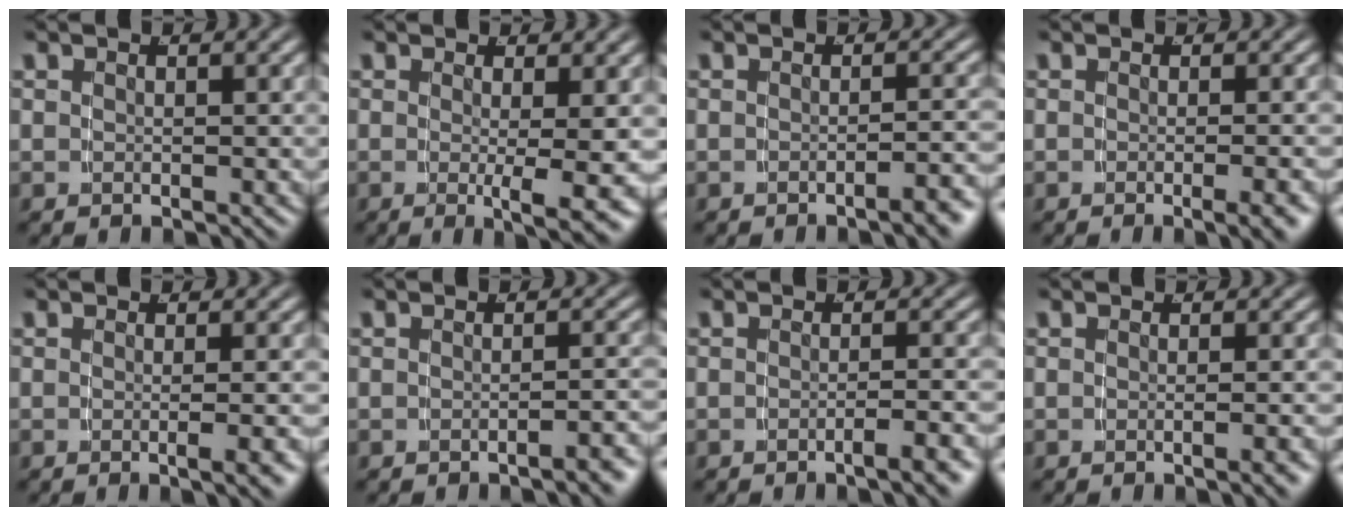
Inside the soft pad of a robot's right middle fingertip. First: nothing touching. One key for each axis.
{"total": 4.6, "fx": -2.2, "fy": -0.3, "fz": 4.0, "tx": -0.053, "ty": -0.024, "tz": -0.027}
{"total": 2.2, "fx": -1.7, "fy": -0.3, "fz": 1.4, "tx": -0.012, "ty": 0.010, "tz": -0.031}
{"total": 2.2, "fx": -1.3, "fy": -0.4, "fz": 1.8, "tx": -0.018, "ty": 0.005, "tz": -0.021}
{"total": 2.1, "fx": -1.0, "fy": -0.5, "fz": 1.8, "tx": -0.021, "ty": 0.004, "tz": -0.017}
{"total": 1.9, "fx": -1.6, "fy": -0.2, "fz": 1.0, "tx": -0.008, "ty": 0.011, "tz": -0.031}
{"total": 2.2, "fx": -1.6, "fy": -0.3, "fz": 1.5, "tx": -0.016, "ty": 0.009, "tz": -0.031}
{"total": 1.3, "fx": -0.8, "fy": -0.5, "fz": 1.0, "tx": -0.012, "ty": 0.006, "tz": -0.015}